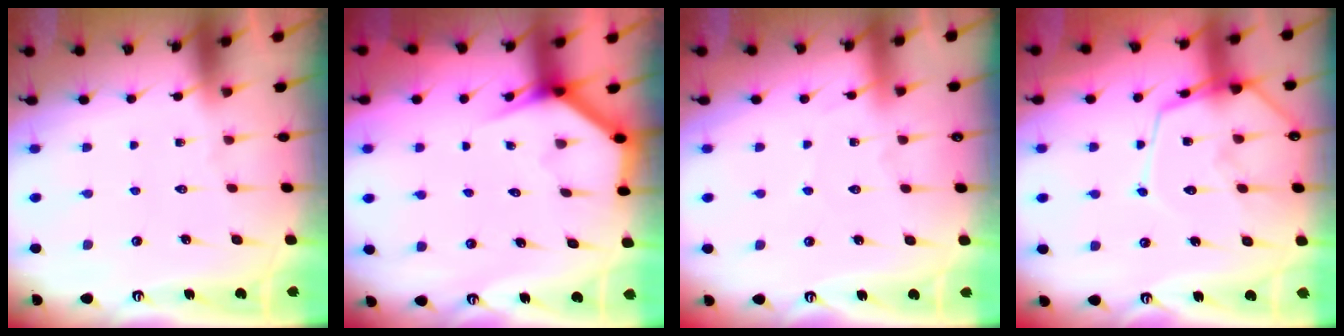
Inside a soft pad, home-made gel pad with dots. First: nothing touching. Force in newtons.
{"total": 3.6, "press": 3.6, "slide": 0.3}
{"total": 1.9, "press": 1.9, "slide": 0.2}
{"total": 11.5, "press": 11.4, "slide": 1.2}